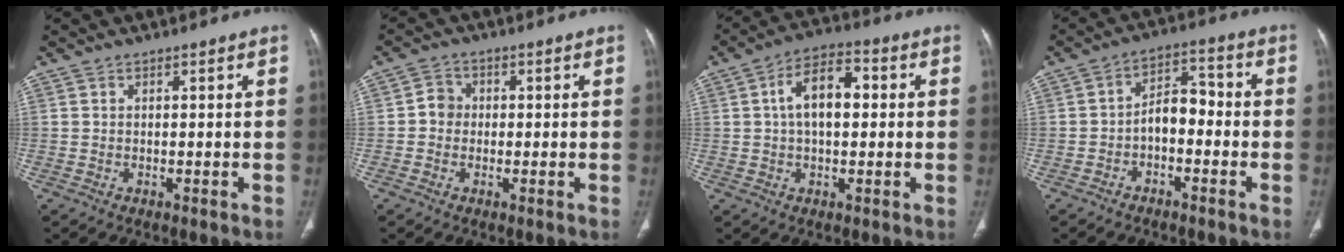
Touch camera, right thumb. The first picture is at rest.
{"total": 3.2, "force": [-0.2, 2.9, 1.1], "torque": [0.000, 0.008, -0.012]}
{"total": 9.8, "force": [1.2, 5.5, 8.0], "torque": [-0.129, 0.024, 0.015]}
{"total": 6.3, "force": [-2.0, 3.9, 4.6], "torque": [-0.059, 0.041, -0.042]}